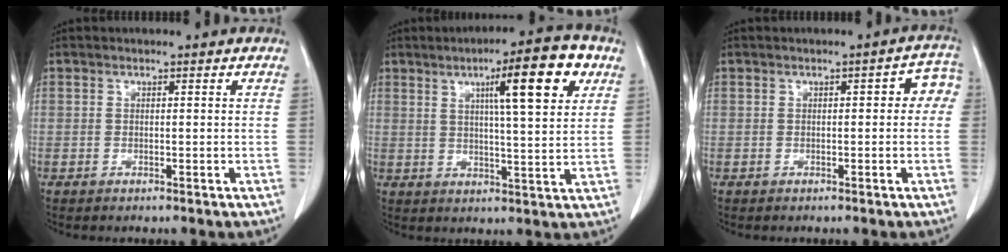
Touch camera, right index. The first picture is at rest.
{"total": 12.0, "force": [5.3, 0.9, 10.8], "torque": [-0.159, 0.009, 0.073]}
{"total": 3.8, "force": [0.4, 1.6, 3.5], "torque": [-0.030, 0.024, 0.000]}